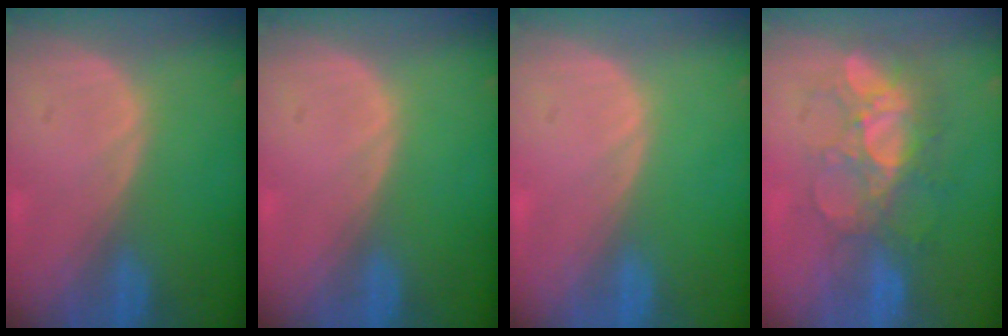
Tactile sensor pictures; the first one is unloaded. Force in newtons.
{"total": 0.0}
{"total": 0.0}
{"total": 8.3, "press": 7.7, "slide": 3.1}